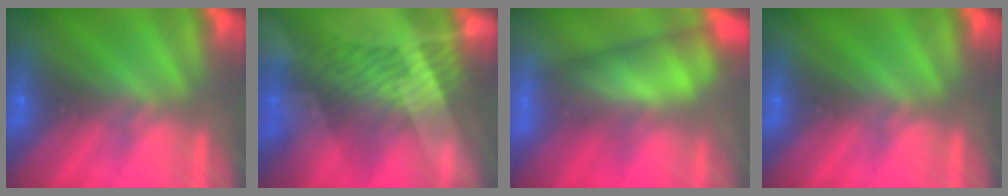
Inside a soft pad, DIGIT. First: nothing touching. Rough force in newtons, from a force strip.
{"total": 8.4}
{"total": 4.4}
{"total": 0.0}